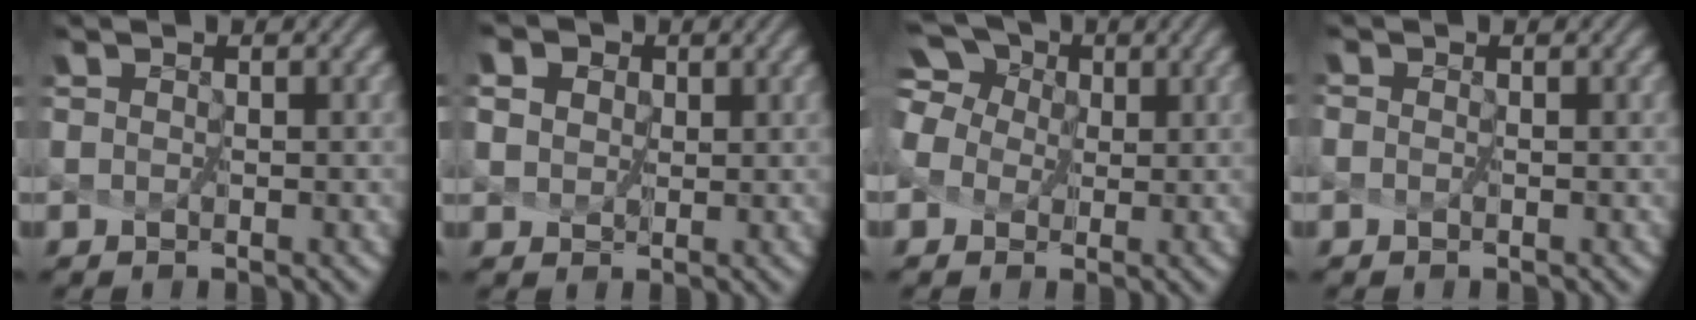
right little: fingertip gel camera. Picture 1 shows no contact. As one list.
[{"total": 5.7, "force": [2.8, 4.2, 2.6], "torque": [-0.058, 0.025, 0.024]}, {"total": 7.3, "force": [2.5, 5.6, 4.0], "torque": [-0.095, 0.027, 0.017]}, {"total": 0.0}]